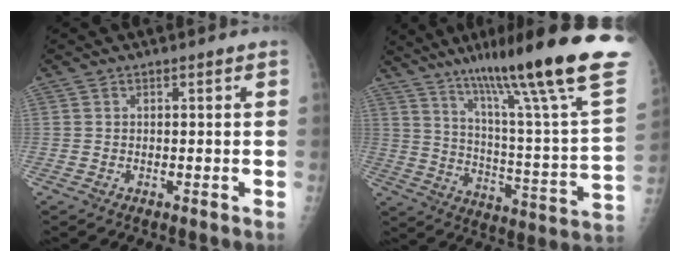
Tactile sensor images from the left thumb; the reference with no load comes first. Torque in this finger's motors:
{"motor_torque": [1.01, -0.69, 1.48, -1.26, 0.33]}